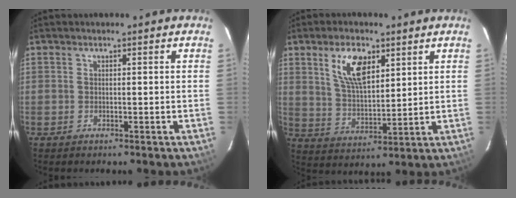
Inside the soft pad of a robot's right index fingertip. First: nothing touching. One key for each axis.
{"total": 9.8, "fx": 4.7, "fy": 4.6, "fz": 7.2, "tx": -0.136, "ty": 0.009, "tz": 0.097}